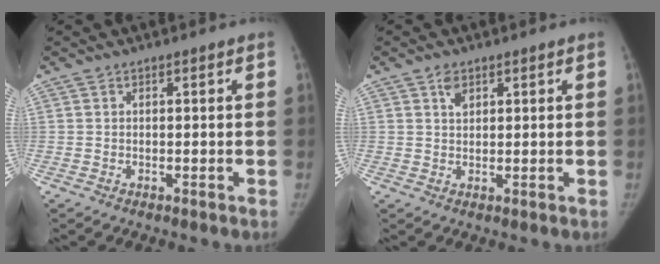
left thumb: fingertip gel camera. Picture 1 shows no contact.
{"total": 2.5, "force": [1.5, 1.5, 1.4], "torque": [-0.017, -0.006, 0.028]}